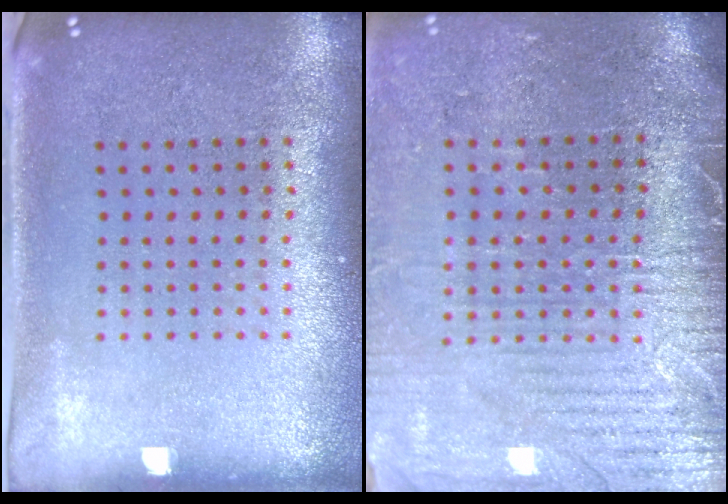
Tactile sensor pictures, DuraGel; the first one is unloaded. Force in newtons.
{"total": 3.7, "press": 3.4, "slide": 1.5}